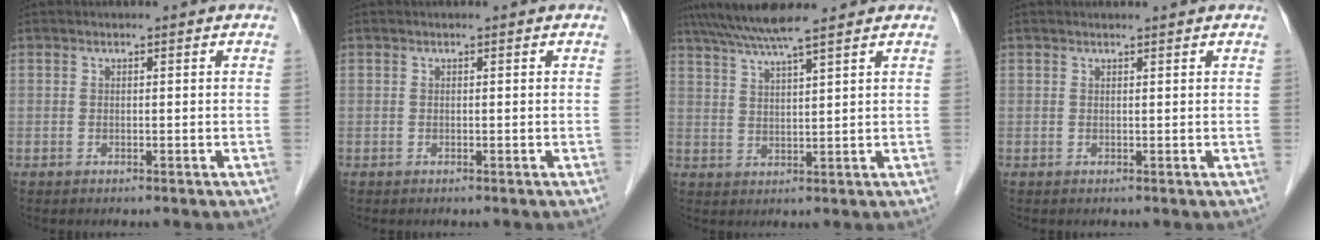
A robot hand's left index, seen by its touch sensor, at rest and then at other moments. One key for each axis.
{"total": 0.0}
{"total": 7.9, "fx": 6.8, "fy": -0.6, "fz": 4.0, "tx": -0.068, "ty": 0.030, "tz": 0.119}
{"total": 1.4, "fx": 1.4, "fy": -0.3, "fz": 0.4, "tx": 0.002, "ty": 0.009, "tz": 0.026}